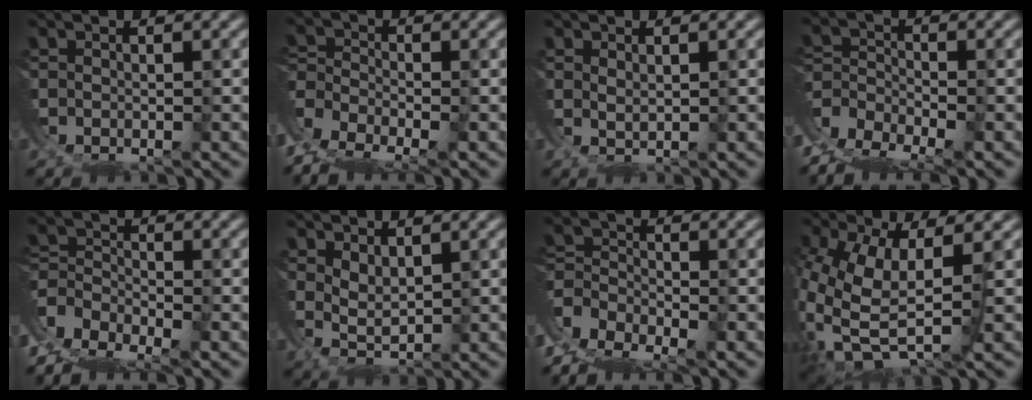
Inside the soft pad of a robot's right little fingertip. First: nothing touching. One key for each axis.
{"total": 8.0, "fx": -3.9, "fy": 5.8, "fz": 3.8, "tx": -0.112, "ty": -0.045, "tz": -0.052}
{"total": 1.2, "fx": 0.5, "fy": 0.9, "fz": 0.6, "tx": -0.017, "ty": -0.003, "tz": 0.014}
{"total": 8.9, "fx": -4.1, "fy": 7.0, "fz": 3.8, "tx": -0.099, "ty": -0.040, "tz": -0.063}
{"total": 10.4, "fx": -4.0, "fy": 8.8, "fz": 3.9, "tx": -0.115, "ty": -0.045, "tz": -0.066}
{"total": 5.1, "fx": 0.6, "fy": 4.4, "fz": 2.6, "tx": -0.067, "ty": -0.011, "tz": 0.007}
{"total": 9.4, "fx": -4.0, "fy": 7.7, "fz": 3.6, "tx": -0.106, "ty": -0.043, "tz": -0.063}
{"total": 11.0, "fx": -1.8, "fy": 8.0, "fz": 7.3, "tx": -0.213, "ty": -0.056, "tz": -0.002}